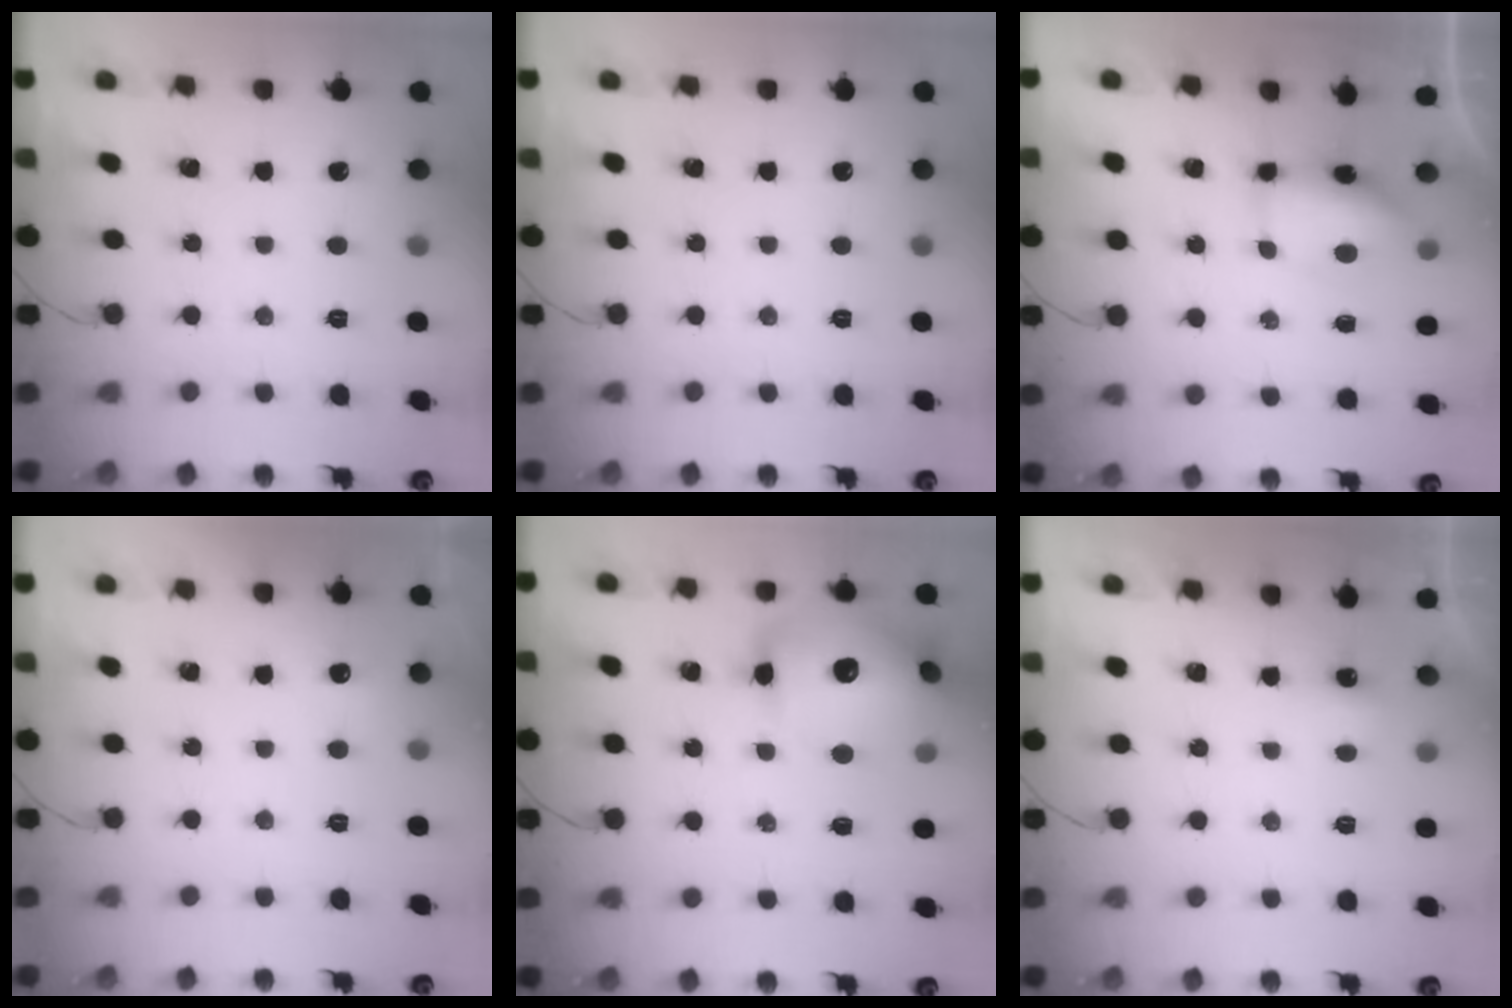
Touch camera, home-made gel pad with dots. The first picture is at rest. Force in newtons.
{"total": 0.0}
{"total": 6.7, "press": 6.6, "slide": 0.9}
{"total": 3.4, "press": 3.0, "slide": 1.5}
{"total": 21.2, "press": 20.9, "slide": 3.4}
{"total": 2.3, "press": 2.2, "slide": 0.6}